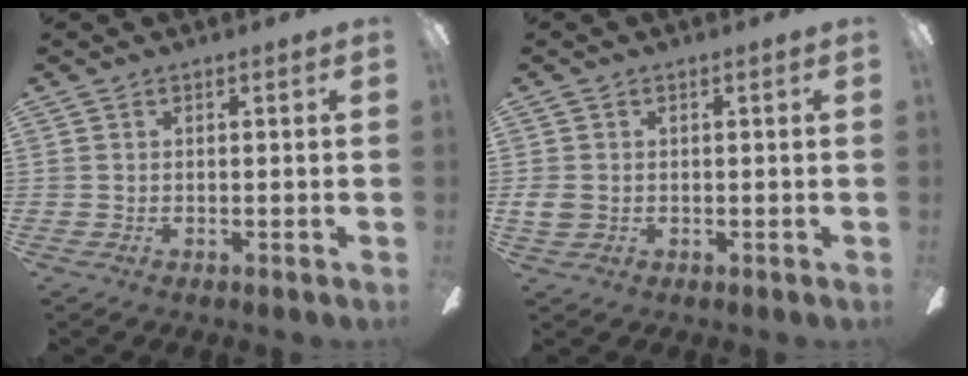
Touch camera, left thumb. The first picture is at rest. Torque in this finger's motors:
{"motor_torque": [0.13, 0.36, 0.20, -0.20, 0.00]}